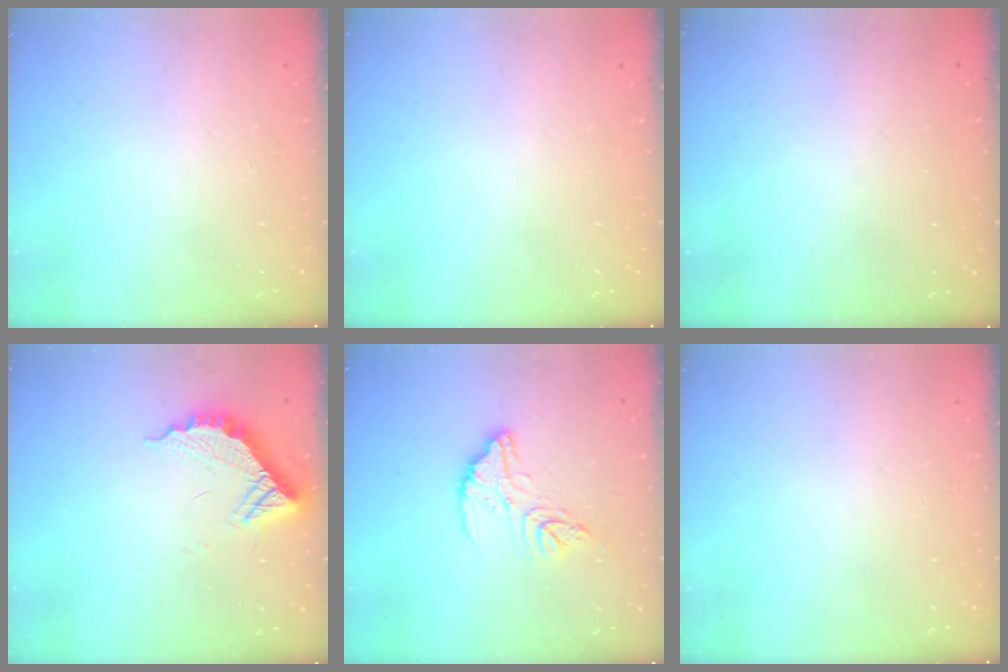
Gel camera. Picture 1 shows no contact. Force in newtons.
{"total": 0.0}
{"total": 3.5, "press": 3.5, "slide": 0.1}
{"total": 11.9, "press": 11.8, "slide": 0.7}
{"total": 13.0, "press": 12.9, "slide": 1.2}
{"total": 0.0}